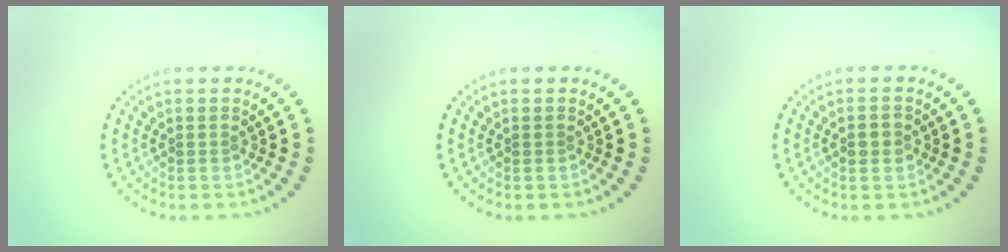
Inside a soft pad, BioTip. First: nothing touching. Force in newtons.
{"total": 0.0}
{"total": 1.0, "press": 1.0, "slide": 0.0}